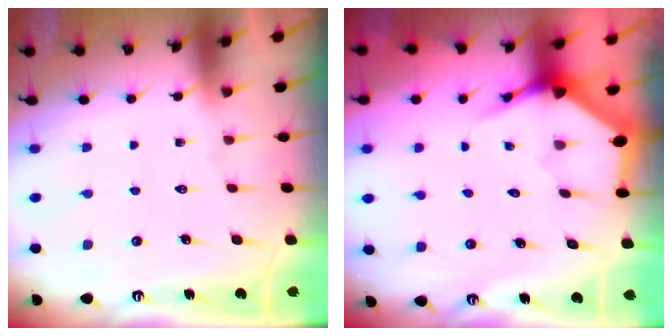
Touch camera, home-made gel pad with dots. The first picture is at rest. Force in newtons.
{"total": 3.7, "press": 3.7, "slide": 0.5}